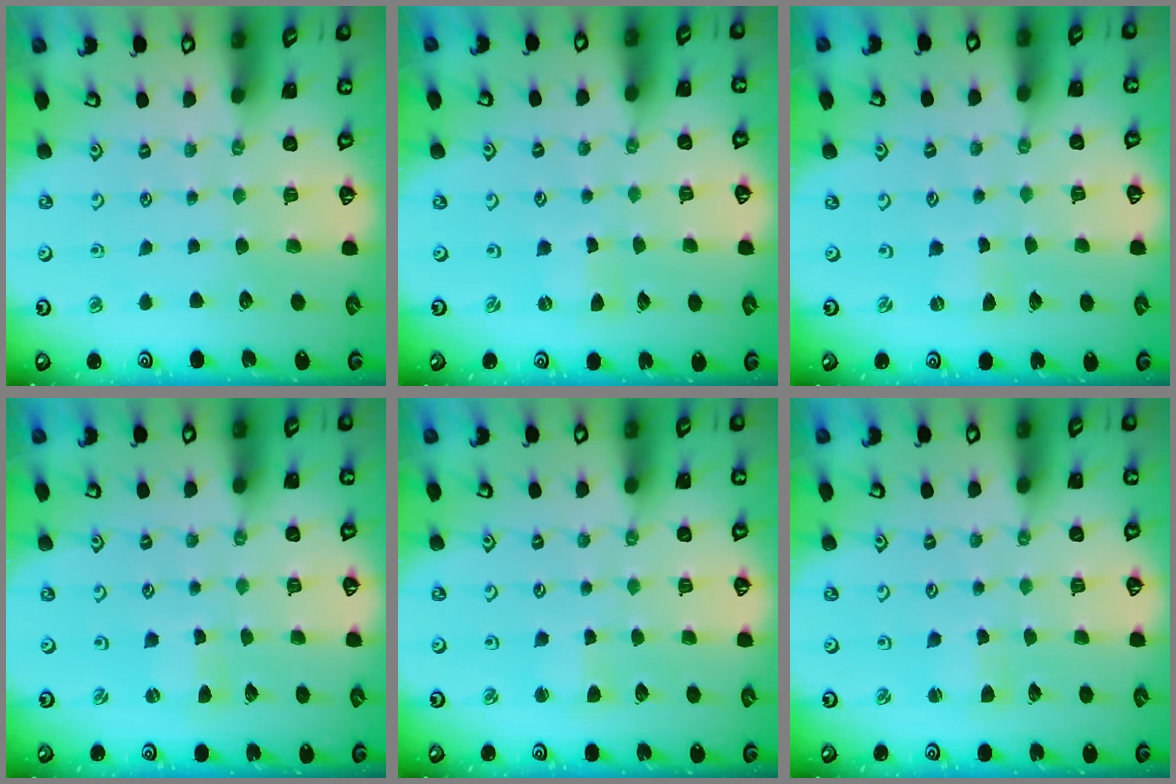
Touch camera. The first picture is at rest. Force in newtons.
{"total": 0.0}
{"total": 0.0}
{"total": 0.0}
{"total": 3.0, "press": 3.0, "slide": 0.4}
{"total": 2.9, "press": 2.9, "slide": 0.3}